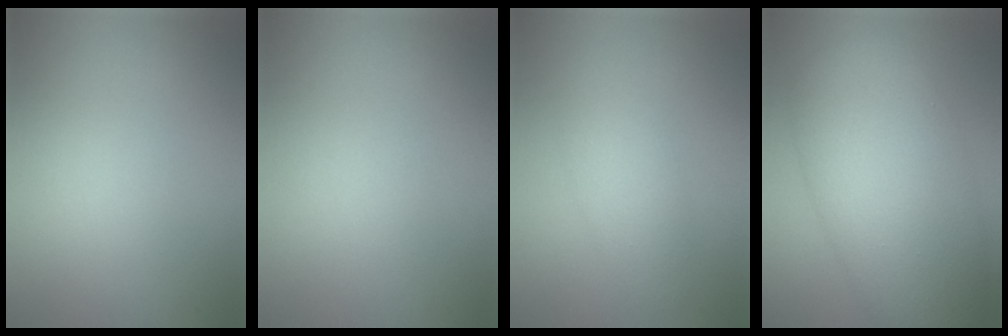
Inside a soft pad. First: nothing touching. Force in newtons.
{"total": 0.0}
{"total": 2.6, "press": 2.6, "slide": 0.0}
{"total": 11.9, "press": 11.9, "slide": 0.2}